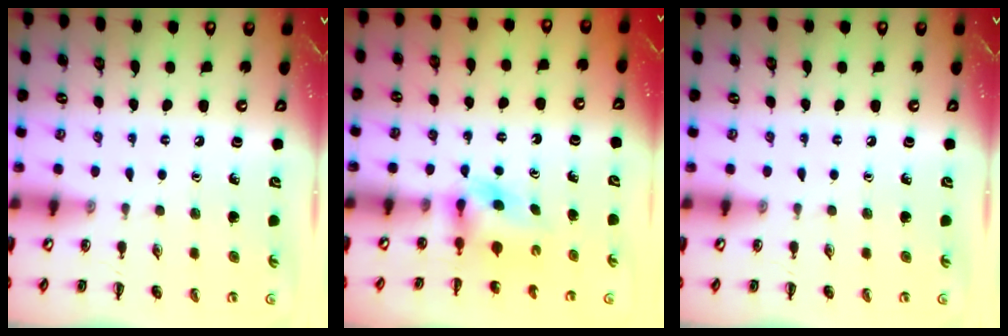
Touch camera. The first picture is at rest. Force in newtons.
{"total": 3.5, "press": 3.4, "slide": 0.6}
{"total": 0.0}